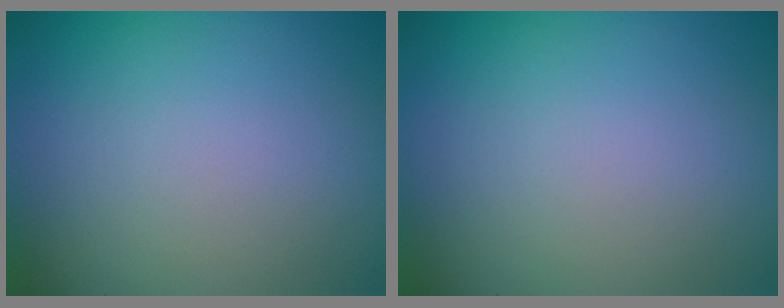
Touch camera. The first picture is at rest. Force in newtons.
{"total": 0.0}